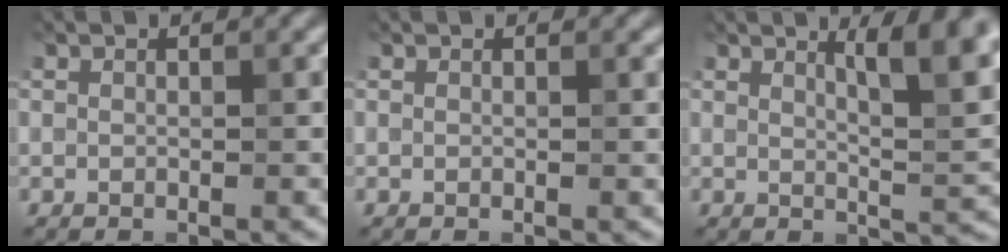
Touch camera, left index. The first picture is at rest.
{"total": 0.0}
{"total": 6.4, "force": [3.3, 1.4, 5.3], "torque": [-0.061, 0.004, 0.054]}